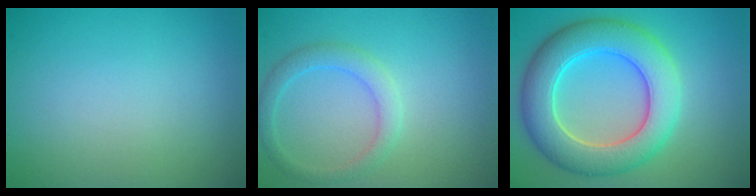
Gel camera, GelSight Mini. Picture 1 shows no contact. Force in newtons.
{"total": 2.3, "press": 2.3, "slide": 0.2}
{"total": 8.3, "press": 8.3, "slide": 0.2}